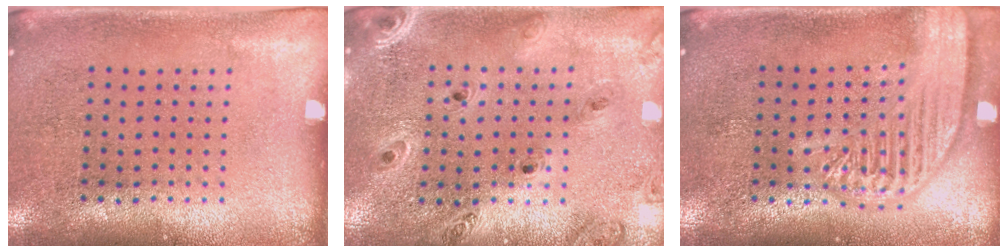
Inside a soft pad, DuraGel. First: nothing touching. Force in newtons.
{"total": 1.3, "press": 1.2, "slide": 0.3}
{"total": 3.6, "press": 3.5, "slide": 0.5}